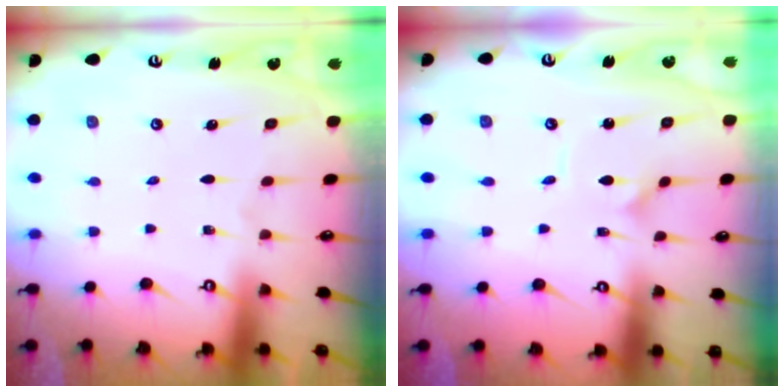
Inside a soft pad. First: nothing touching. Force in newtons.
{"total": 1.6, "press": 1.6, "slide": 0.1}